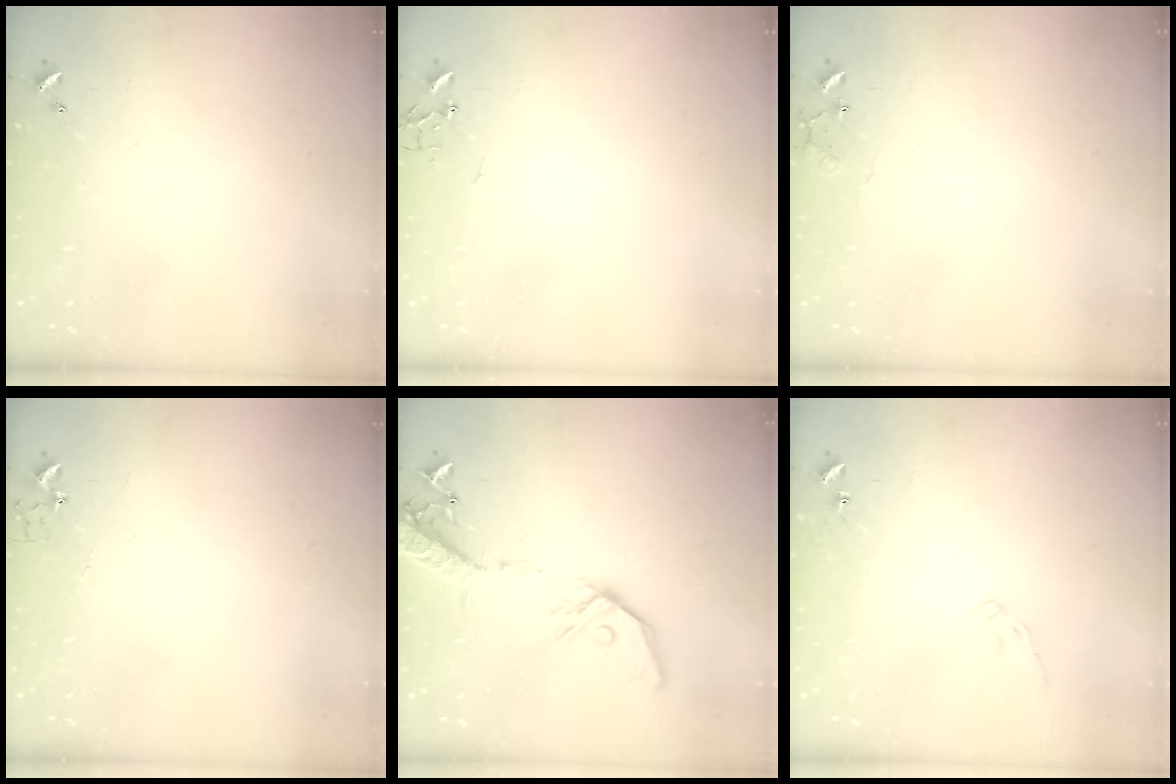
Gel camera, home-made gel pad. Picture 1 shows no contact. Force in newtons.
{"total": 0.0}
{"total": 8.6, "press": 8.6, "slide": 0.5}
{"total": 3.7, "press": 3.6, "slide": 0.5}
{"total": 16.0, "press": 15.7, "slide": 3.1}
{"total": 8.2, "press": 8.2, "slide": 0.3}